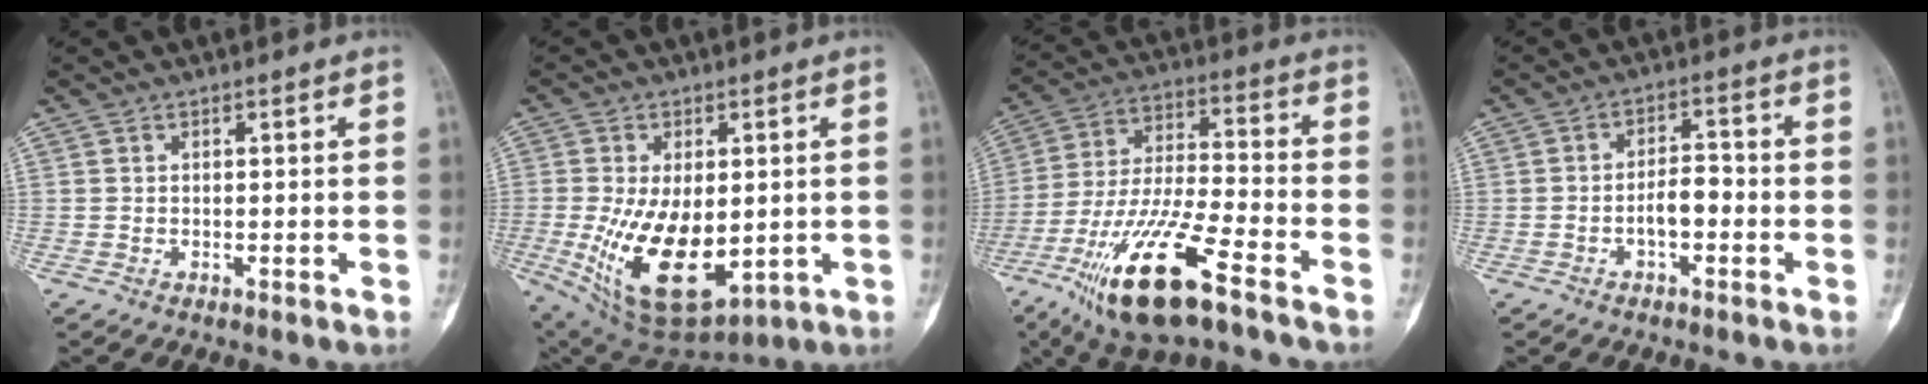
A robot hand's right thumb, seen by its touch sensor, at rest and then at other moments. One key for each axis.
{"total": 18.2, "fx": -2.4, "fy": 9.9, "fz": 15.0, "tx": -0.260, "ty": -0.018, "tz": -0.009}
{"total": 19.2, "fx": -10.9, "fy": 4.5, "fz": 15.1, "tx": -0.316, "ty": 0.036, "tz": -0.200}
{"total": 4.8, "fx": -1.6, "fy": 2.4, "fz": 3.8, "tx": -0.051, "ty": 0.026, "tz": -0.031}